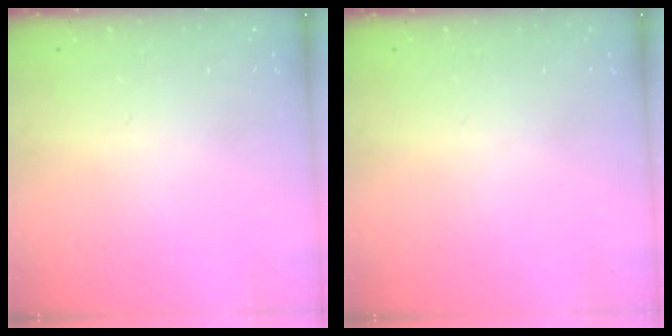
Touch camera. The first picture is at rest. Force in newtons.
{"total": 0.0}